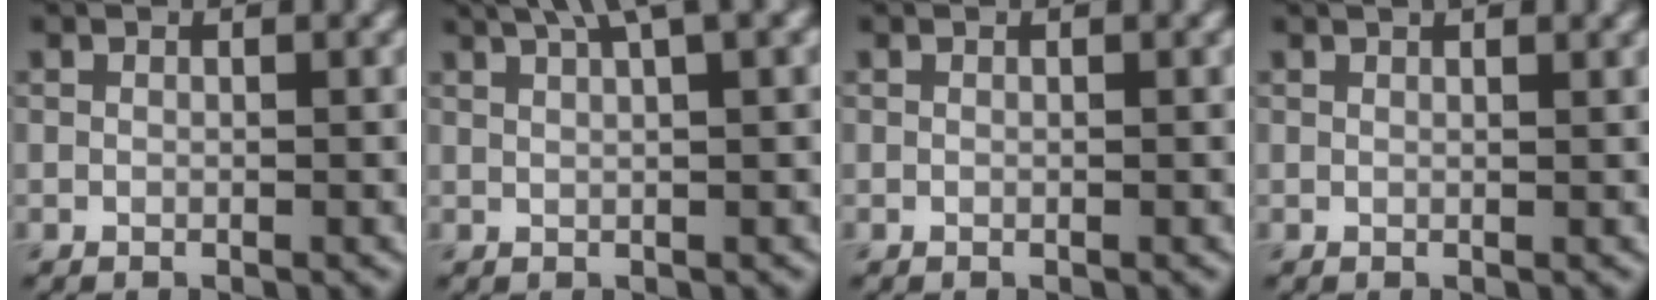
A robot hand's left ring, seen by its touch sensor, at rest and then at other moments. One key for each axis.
{"total": 4.7, "fx": 3.0, "fy": 0.7, "fz": 3.5, "tx": -0.045, "ty": 0.017, "tz": 0.043}
{"total": 0.0}
{"total": 2.2, "fx": 1.6, "fy": 0.8, "fz": 1.3, "tx": -0.006, "ty": 0.001, "tz": 0.007}